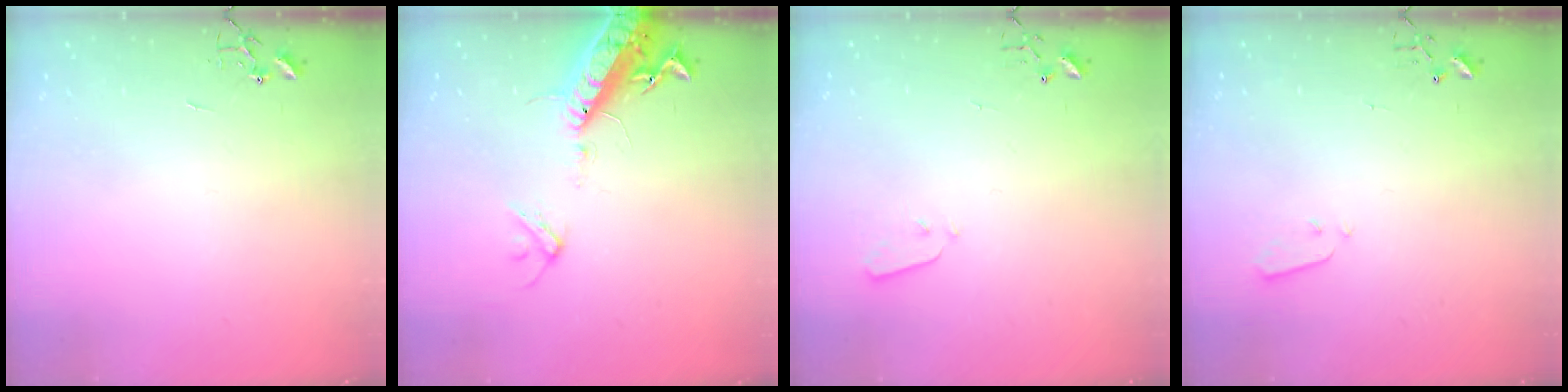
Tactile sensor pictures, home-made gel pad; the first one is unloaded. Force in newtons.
{"total": 15.6, "press": 15.2, "slide": 3.5}
{"total": 2.9, "press": 2.9, "slide": 0.4}
{"total": 3.2, "press": 3.2, "slide": 0.1}